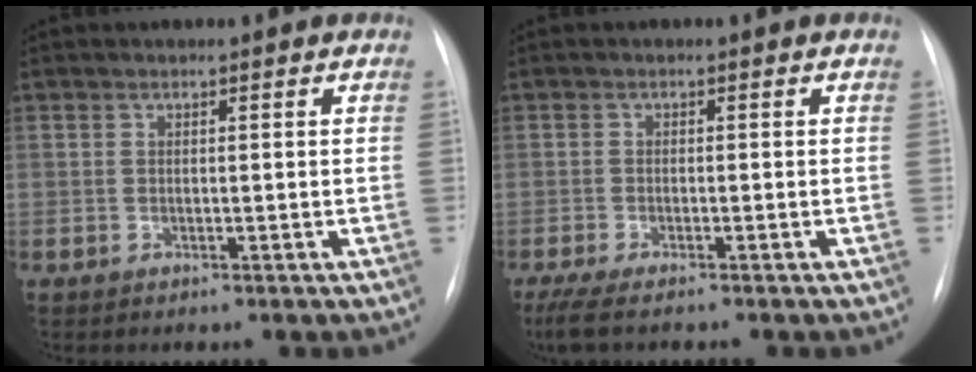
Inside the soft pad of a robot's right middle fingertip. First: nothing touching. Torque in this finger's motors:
{"motor_torque": [0.90, -1.15, 0.14, 0.03]}